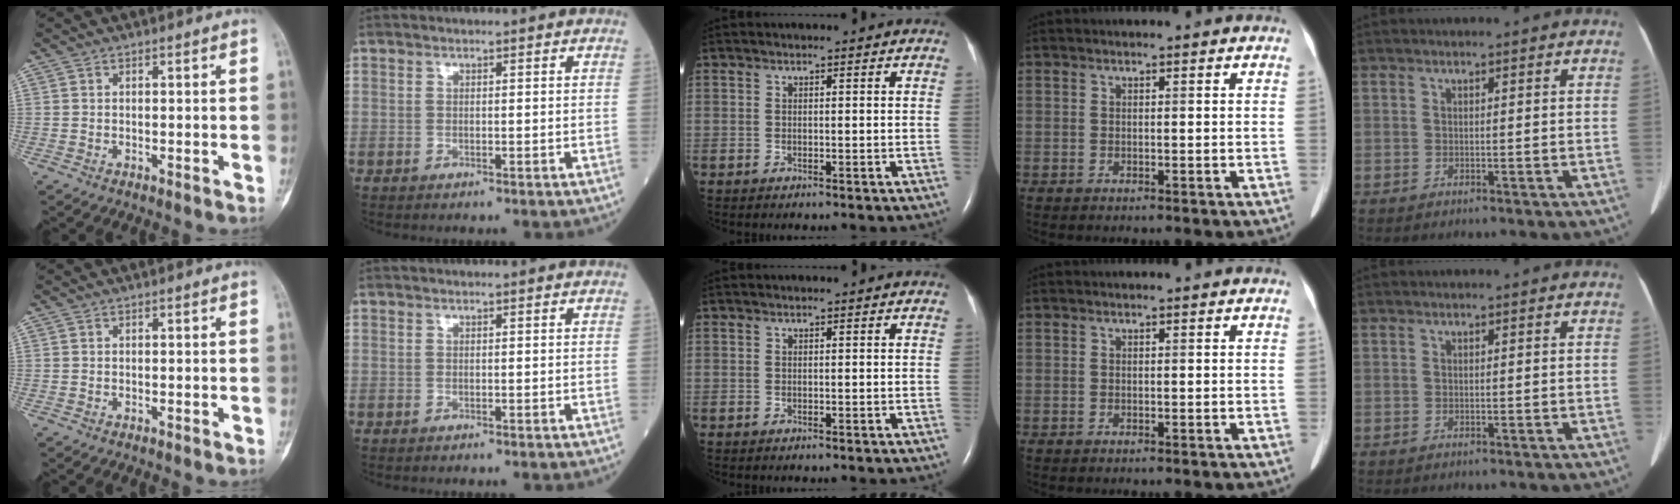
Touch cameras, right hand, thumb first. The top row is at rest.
{}